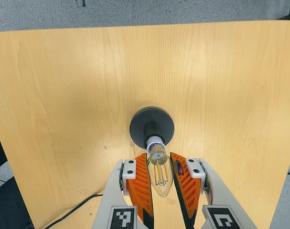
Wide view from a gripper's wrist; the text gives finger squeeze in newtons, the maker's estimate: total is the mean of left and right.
{"total": 11.9, "left": 11.4, "right": 12.4}